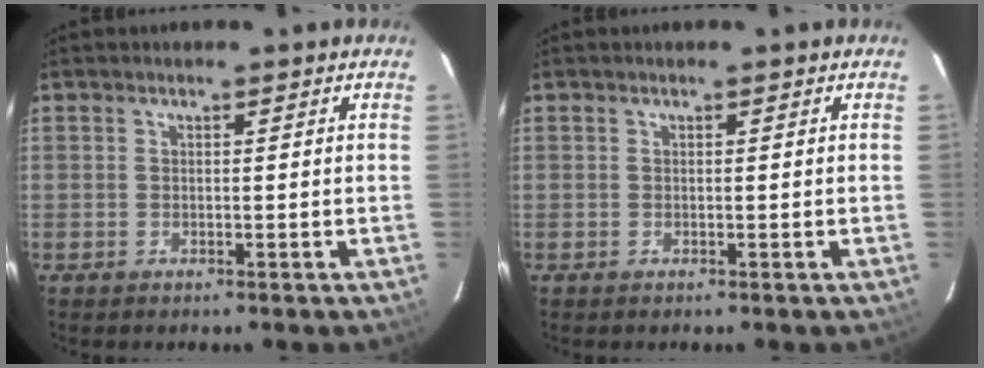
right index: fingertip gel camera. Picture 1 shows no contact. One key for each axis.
{"total": 0.0}